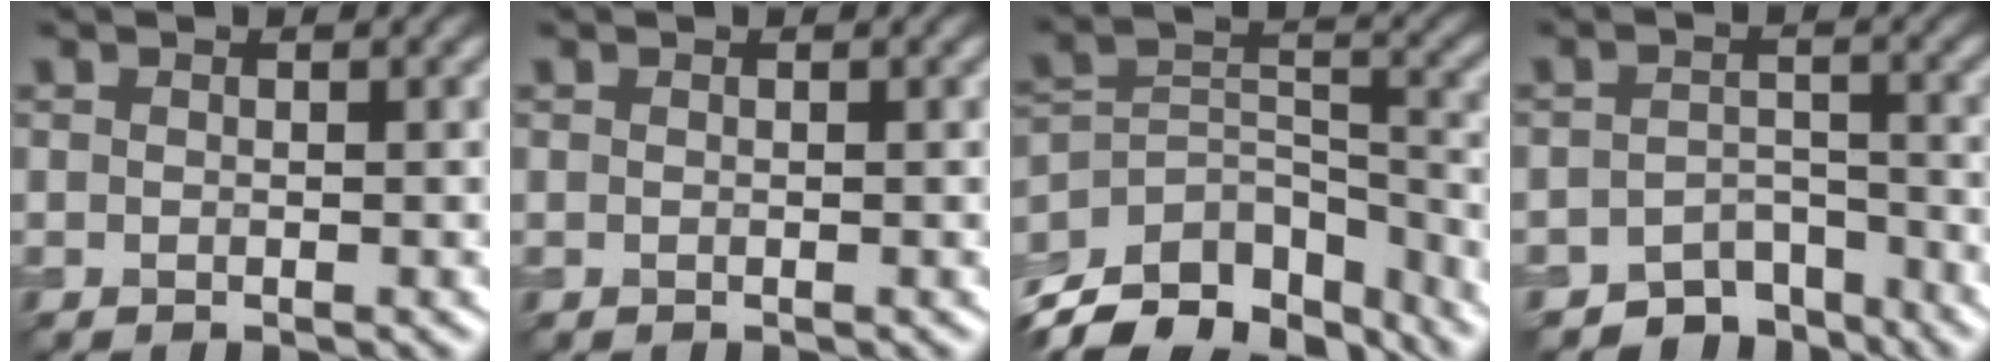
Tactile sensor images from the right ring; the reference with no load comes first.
{"total": 0.0}
{"total": 11.6, "force": [-9.3, 5.4, 4.4], "torque": [-0.085, 0.016, -0.150]}
{"total": 4.7, "force": [-4.0, 2.2, 1.1], "torque": [-0.003, -0.005, -0.063]}